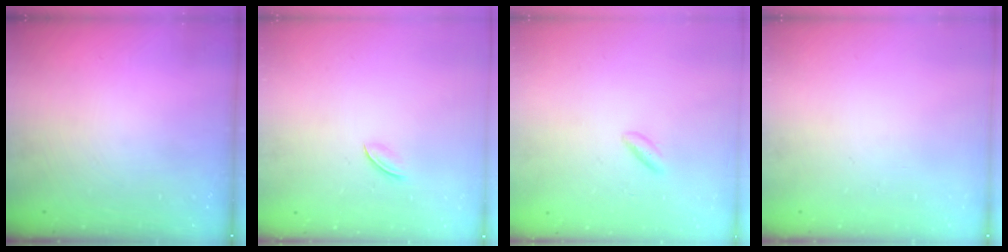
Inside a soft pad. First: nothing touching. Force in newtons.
{"total": 2.3, "press": 2.2, "slide": 0.7}
{"total": 2.2, "press": 1.9, "slide": 1.2}
{"total": 0.0}